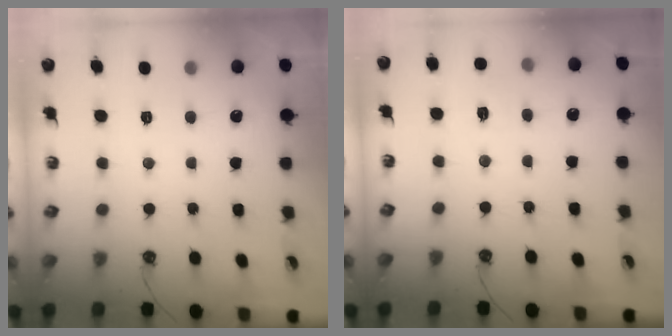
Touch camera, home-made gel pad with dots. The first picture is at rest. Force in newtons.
{"total": 5.1, "press": 5.0, "slide": 0.7}